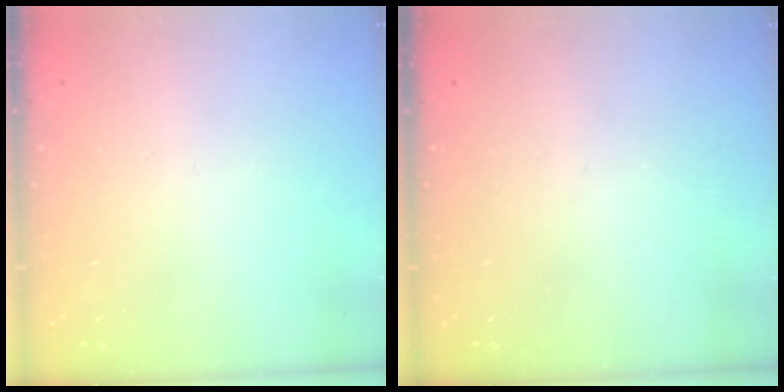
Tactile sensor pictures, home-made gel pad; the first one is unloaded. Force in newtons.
{"total": 0.0}